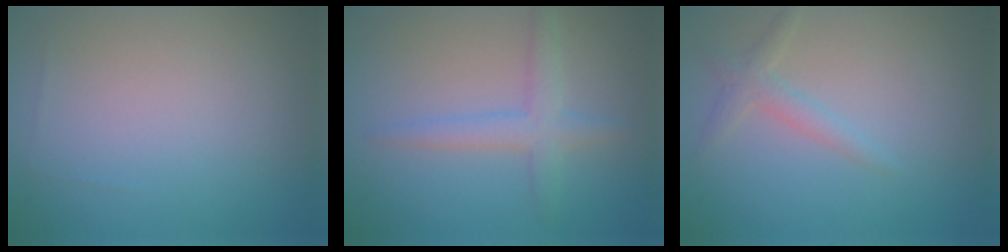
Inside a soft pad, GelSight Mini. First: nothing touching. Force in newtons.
{"total": 2.7, "press": 2.7, "slide": 0.2}
{"total": 1.7, "press": 1.7, "slide": 0.0}